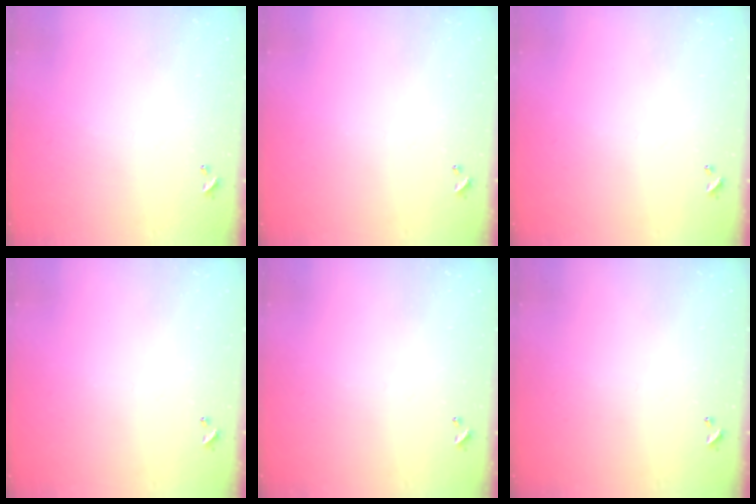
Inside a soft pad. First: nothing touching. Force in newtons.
{"total": 0.0}
{"total": 0.0}
{"total": 0.0}
{"total": 0.0}
{"total": 0.0}